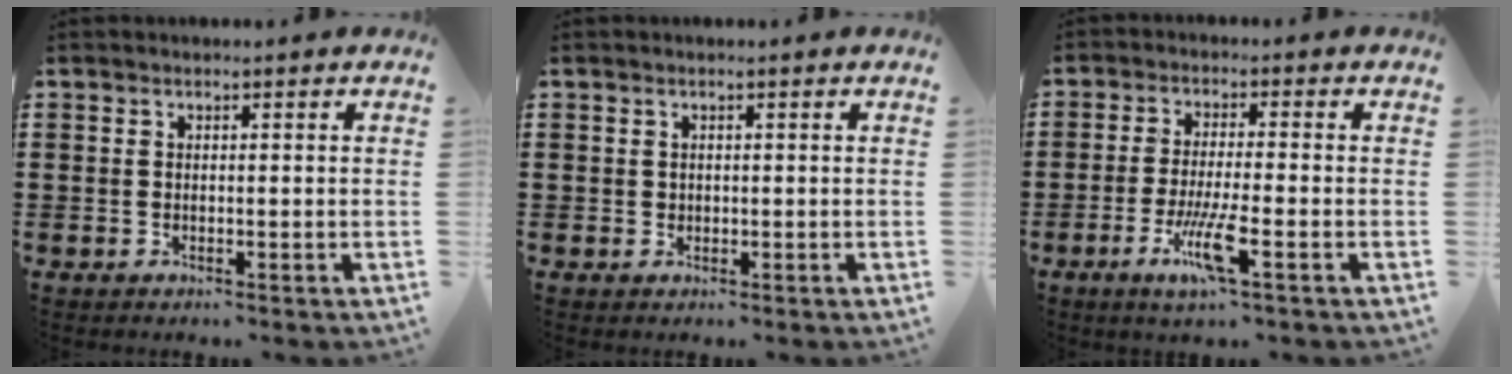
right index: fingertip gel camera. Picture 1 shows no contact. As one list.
[{"total": 0.6, "force": [0.2, 0.6, 0.1], "torque": [-0.005, 0.003, 0.005]}, {"total": 6.8, "force": [-3.0, 0.6, 6.0], "torque": [-0.123, -0.016, -0.057]}]